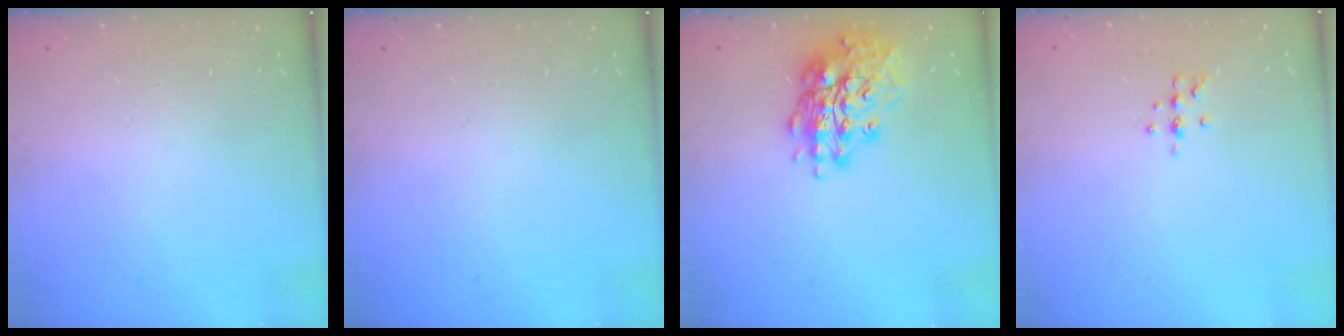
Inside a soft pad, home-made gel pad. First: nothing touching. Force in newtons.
{"total": 0.0}
{"total": 16.9, "press": 16.6, "slide": 3.1}
{"total": 5.4, "press": 5.2, "slide": 1.4}